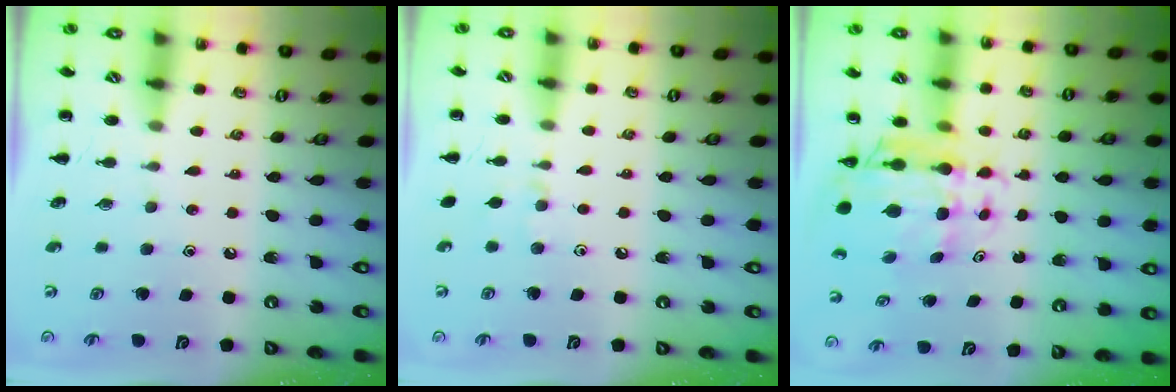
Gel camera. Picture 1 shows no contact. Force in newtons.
{"total": 2.9, "press": 2.7, "slide": 1.0}
{"total": 9.1, "press": 8.5, "slide": 3.3}